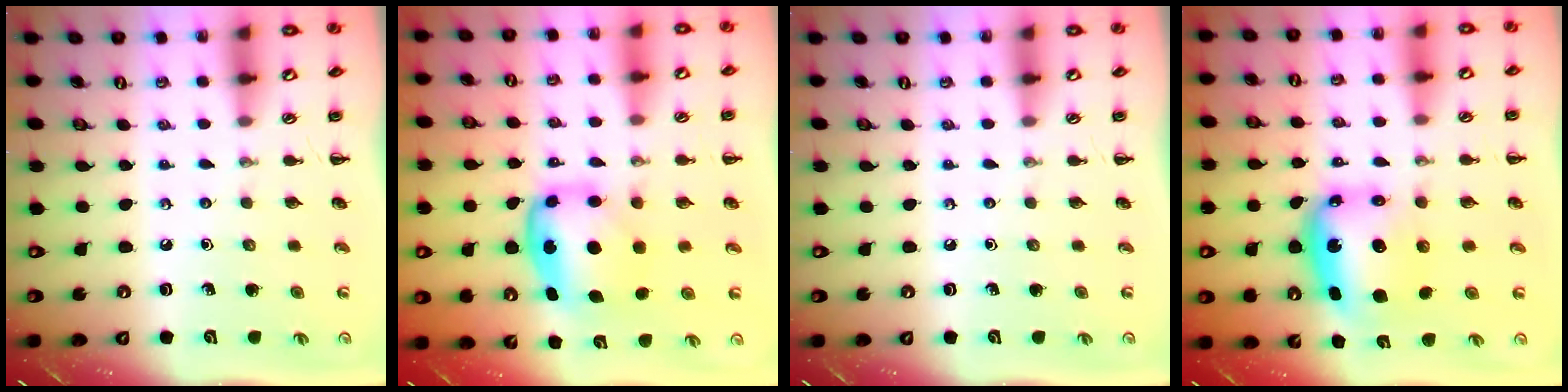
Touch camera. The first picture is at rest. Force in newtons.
{"total": 6.3, "press": 6.1, "slide": 1.3}
{"total": 0.0}
{"total": 6.6, "press": 6.3, "slide": 2.0}